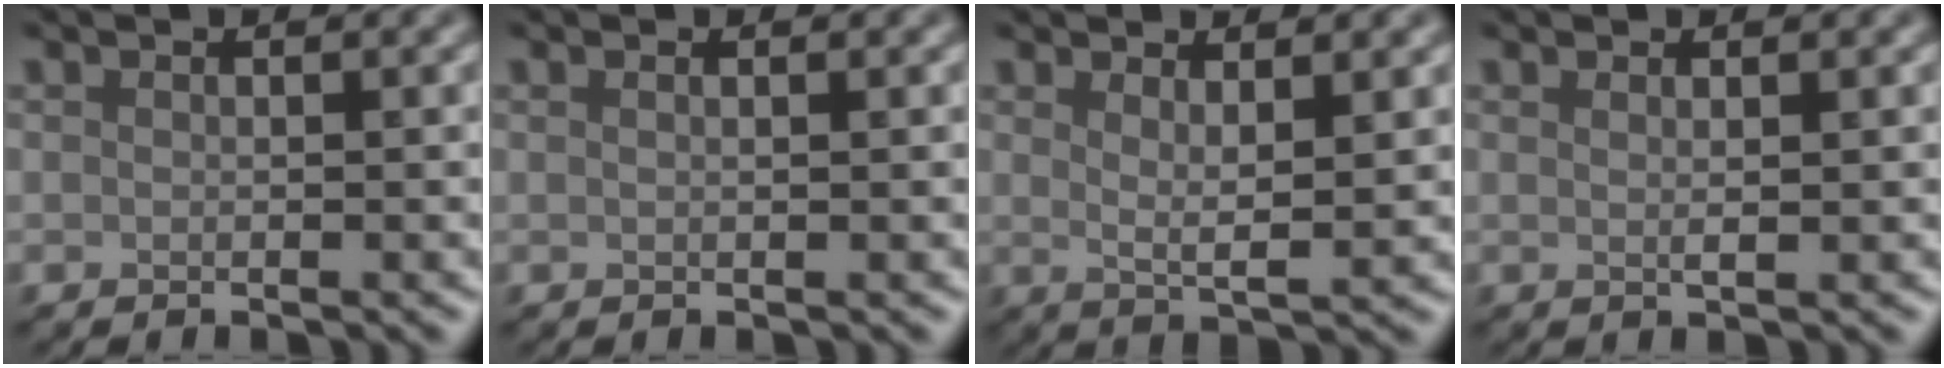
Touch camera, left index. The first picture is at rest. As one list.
[{"total": 1.1, "force": [0.6, 0.4, 0.8], "torque": [-0.004, -0.003, -0.001]}, {"total": 2.5, "force": [1.4, 0.6, 2.0], "torque": [-0.030, -0.009, 0.023]}, {"total": 1.2, "force": [0.5, 0.3, 1.1], "torque": [-0.016, 0.000, 0.003]}]